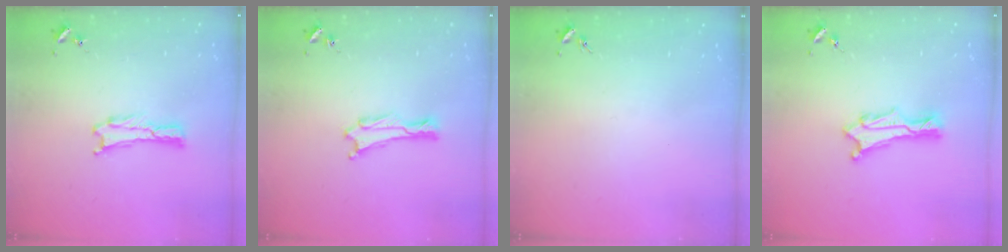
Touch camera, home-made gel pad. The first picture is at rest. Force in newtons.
{"total": 0.6, "press": 0.5, "slide": 0.1}
{"total": 0.0}
{"total": 1.5, "press": 1.5, "slide": 0.1}